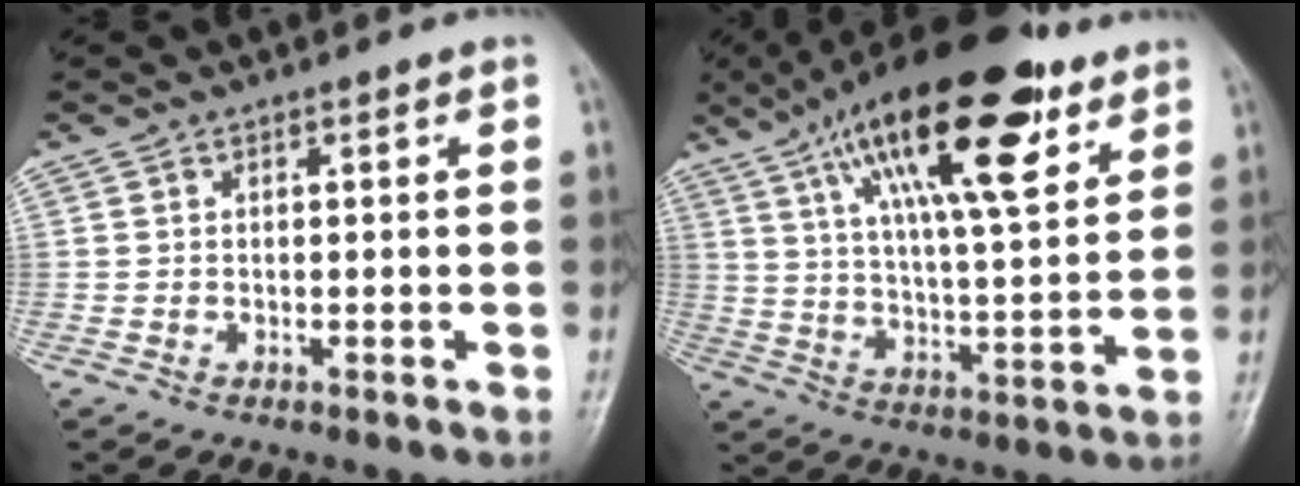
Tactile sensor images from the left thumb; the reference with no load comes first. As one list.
[{"total": 24.3, "force": [12.6, 8.0, 19.1], "torque": [-0.297, -0.024, 0.209]}]